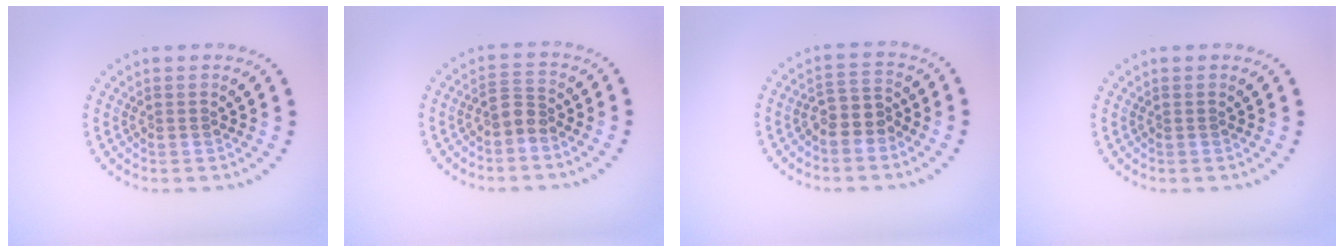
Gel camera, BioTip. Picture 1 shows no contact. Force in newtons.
{"total": 2.0, "press": 1.6, "slide": 1.2}
{"total": 2.7, "press": 2.3, "slide": 1.5}
{"total": 0.0}